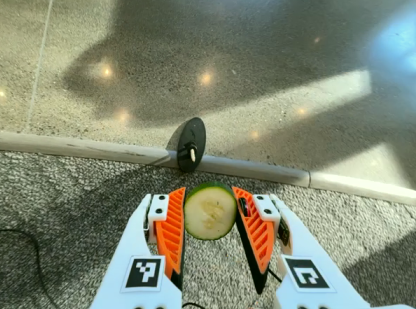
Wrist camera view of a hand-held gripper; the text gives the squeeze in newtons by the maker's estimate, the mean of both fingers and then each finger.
{"total": 10.4, "left": 10.6, "right": 10.2}